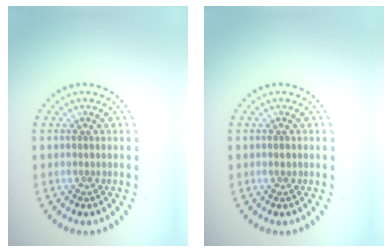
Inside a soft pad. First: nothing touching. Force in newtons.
{"total": 0.7, "press": 0.7, "slide": 0.2}